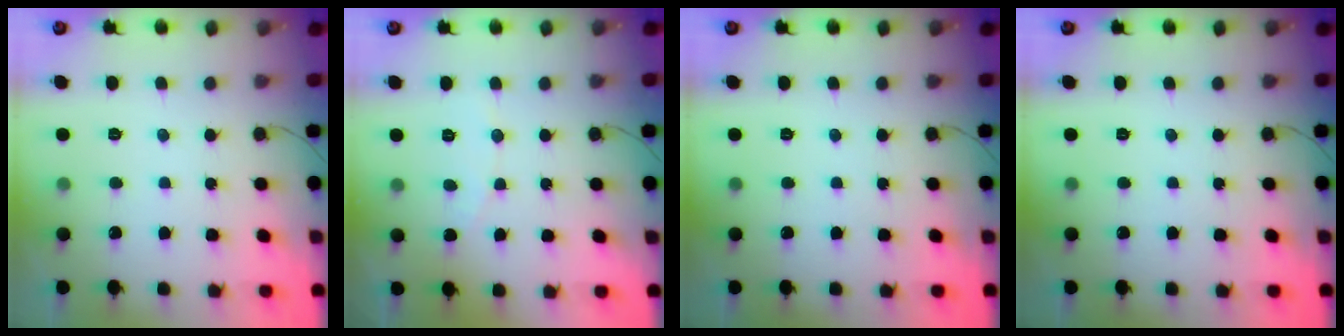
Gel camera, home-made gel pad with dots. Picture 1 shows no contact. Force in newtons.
{"total": 2.8, "press": 2.8, "slide": 0.3}
{"total": 0.0}
{"total": 0.0}